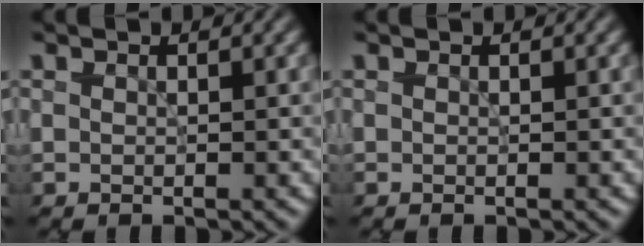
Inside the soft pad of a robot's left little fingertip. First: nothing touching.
{"total": 0.0}